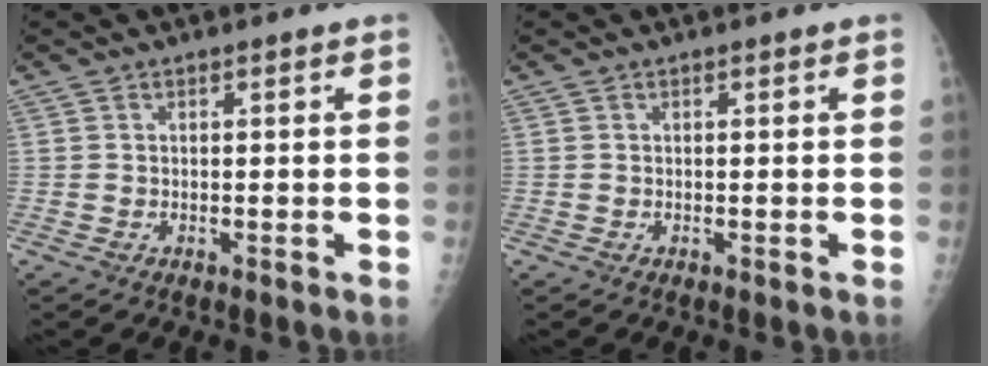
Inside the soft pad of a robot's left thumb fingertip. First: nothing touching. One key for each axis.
{"total": 0.0}